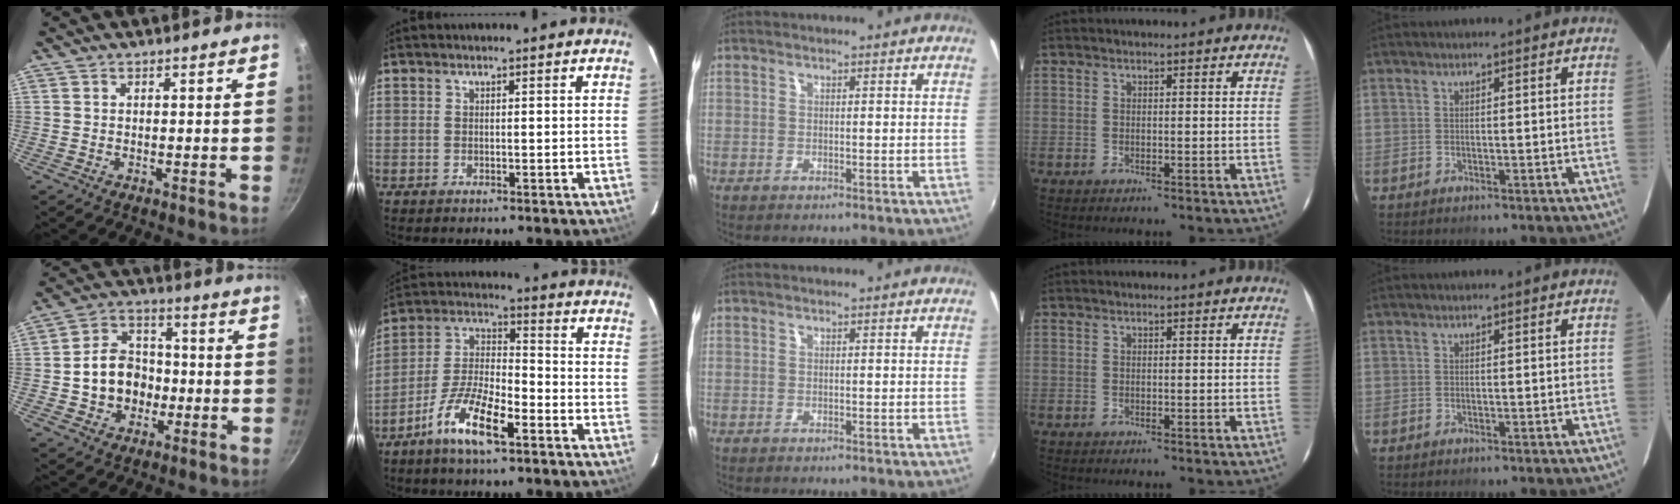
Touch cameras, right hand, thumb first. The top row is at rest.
{"thumb": {"total": 11.4, "force": [-1.8, 9.4, 6.2], "torque": [-0.070, 0.033, -0.032]}, "index": {"total": 12.2, "force": [-7.2, 3.4, 9.2], "torque": [-0.192, -0.001, -0.137]}}